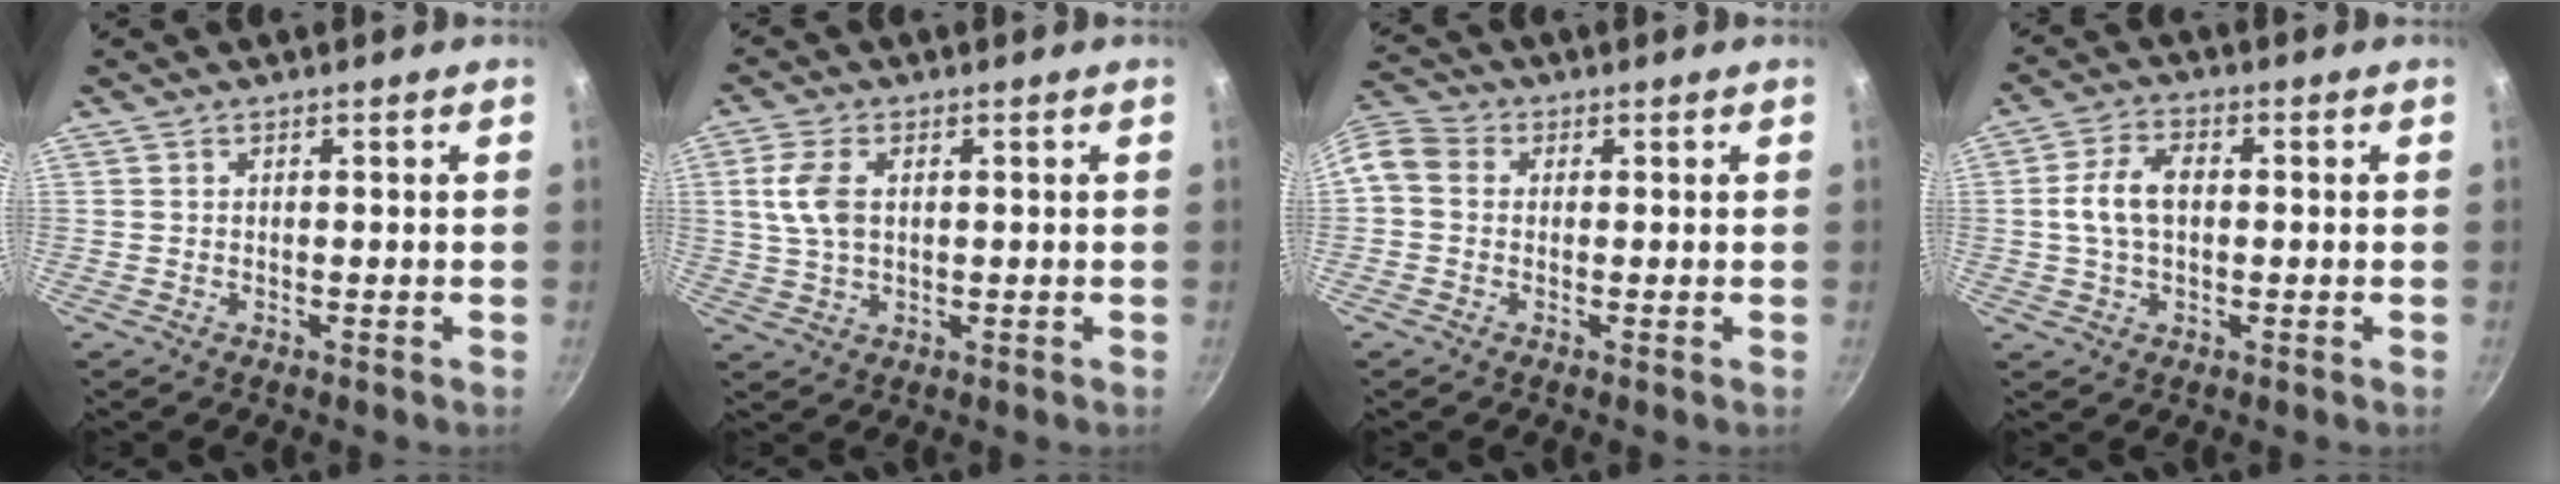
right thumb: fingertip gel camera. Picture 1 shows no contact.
{"total": 6.7, "force": [1.3, 4.0, 5.2], "torque": [-0.106, 0.001, 0.025]}
{"total": 7.7, "force": [0.1, 6.4, 4.3], "torque": [-0.098, 0.029, -0.016]}
{"total": 7.7, "force": [0.3, 4.7, 6.0], "torque": [-0.113, 0.021, -0.001]}